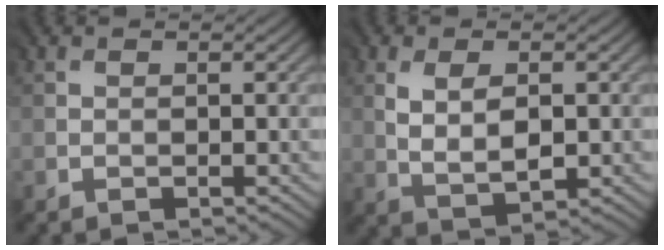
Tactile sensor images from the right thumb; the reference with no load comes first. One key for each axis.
{"total": 4.3, "fx": 0.8, "fy": 2.3, "fz": 3.6, "tx": -0.073, "ty": -0.004, "tz": 0.021}